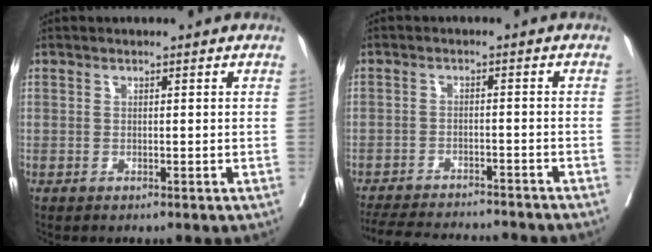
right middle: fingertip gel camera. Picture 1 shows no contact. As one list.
[{"total": 15.6, "force": [-14.4, 2.2, 5.6], "torque": [-0.112, -0.020, -0.198]}]